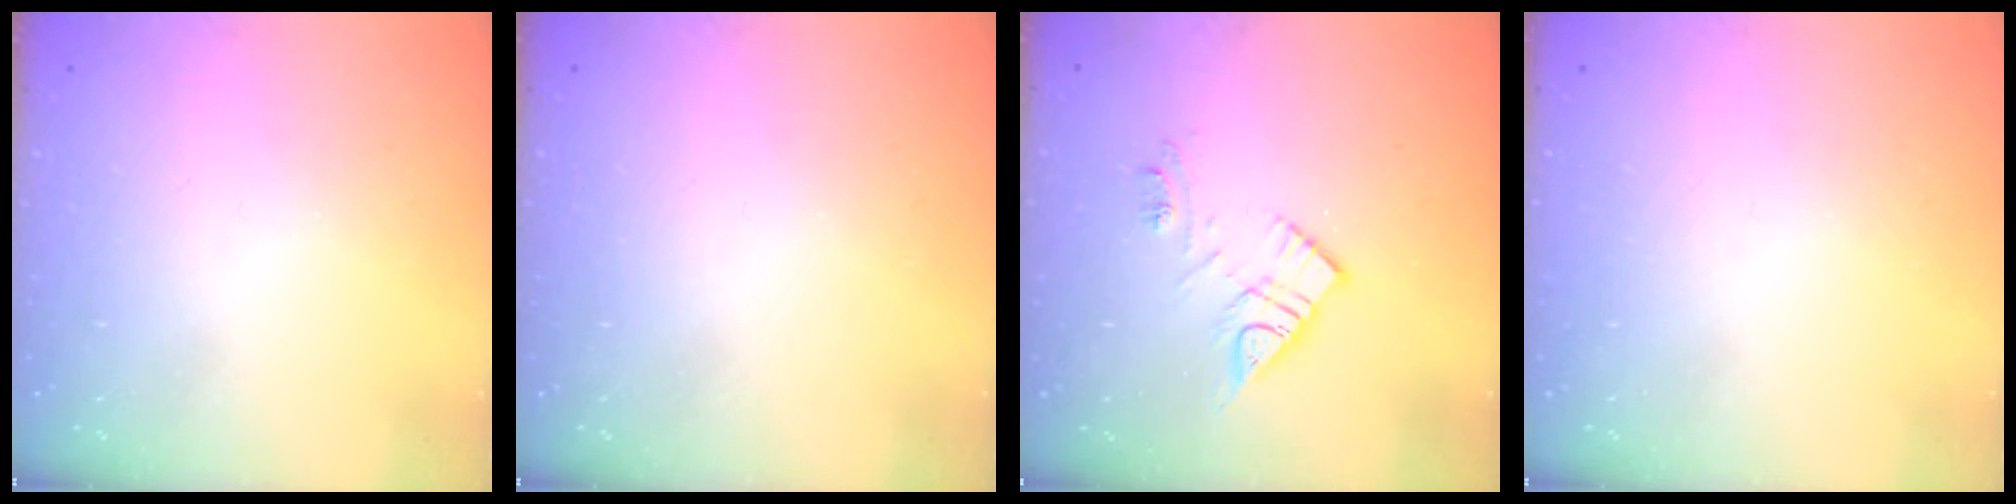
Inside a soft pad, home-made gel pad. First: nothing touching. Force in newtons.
{"total": 0.0}
{"total": 11.6, "press": 11.6, "slide": 0.9}
{"total": 0.0}